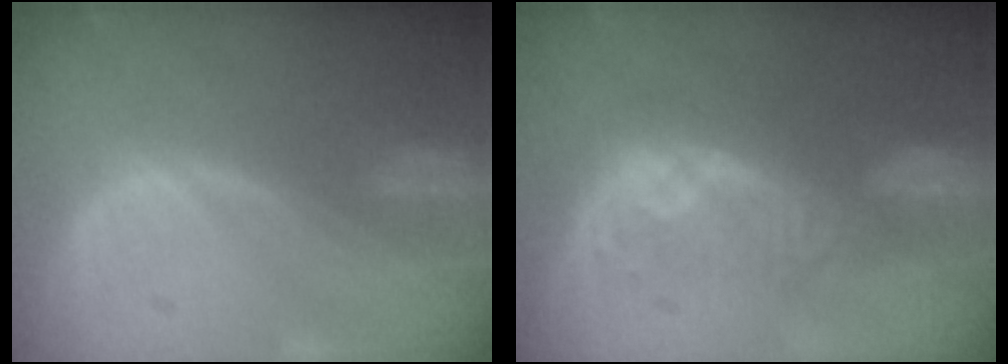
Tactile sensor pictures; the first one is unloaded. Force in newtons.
{"total": 8.2, "press": 7.4, "slide": 3.6}